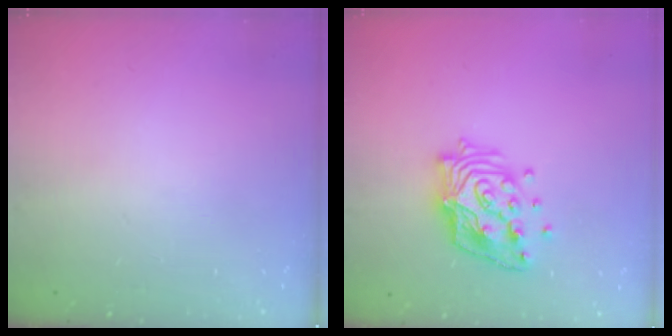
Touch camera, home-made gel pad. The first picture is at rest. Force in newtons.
{"total": 15.5, "press": 15.5, "slide": 1.2}